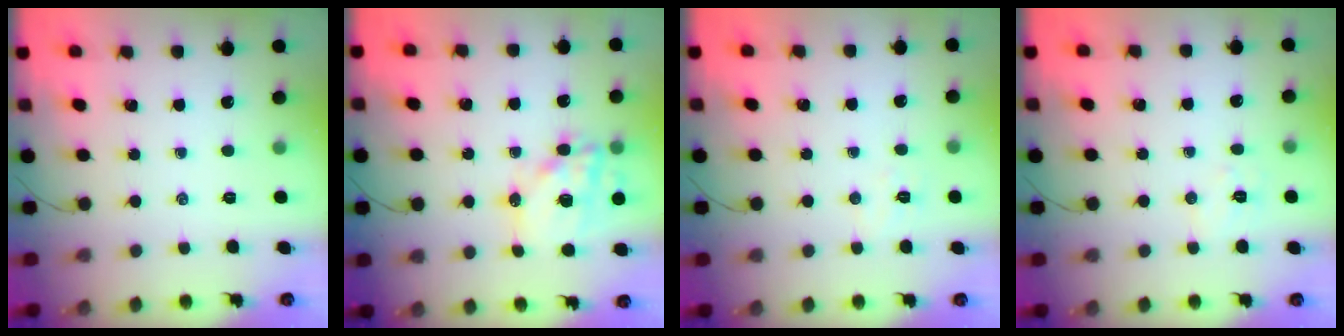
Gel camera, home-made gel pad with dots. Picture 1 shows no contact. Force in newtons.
{"total": 16.0, "press": 15.5, "slide": 3.7}
{"total": 4.0, "press": 3.9, "slide": 0.9}
{"total": 5.4, "press": 5.3, "slide": 1.2}